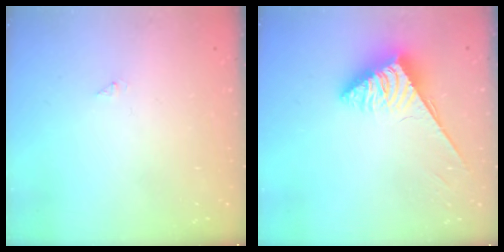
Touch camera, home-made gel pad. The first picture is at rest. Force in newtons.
{"total": 3.6, "press": 3.6, "slide": 0.6}